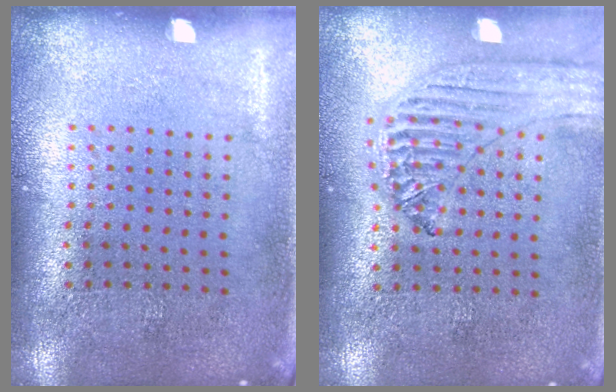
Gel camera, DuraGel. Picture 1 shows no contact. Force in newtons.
{"total": 1.3, "press": 1.3, "slide": 0.1}